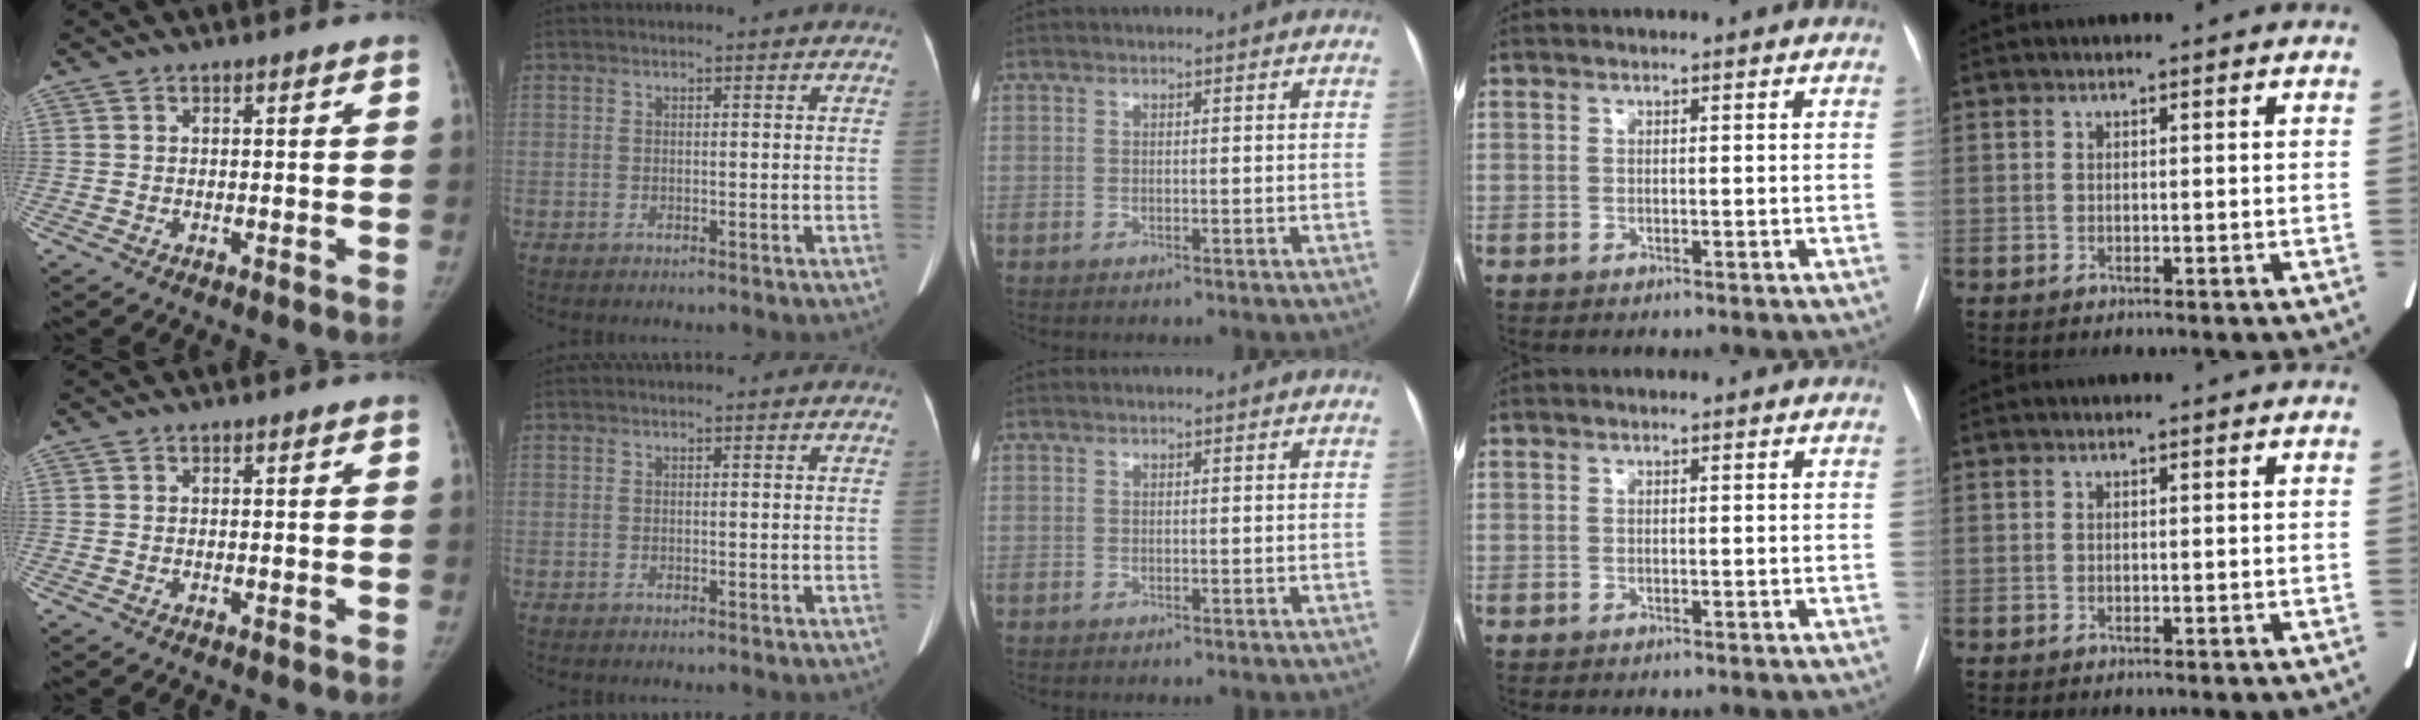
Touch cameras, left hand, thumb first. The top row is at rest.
{}